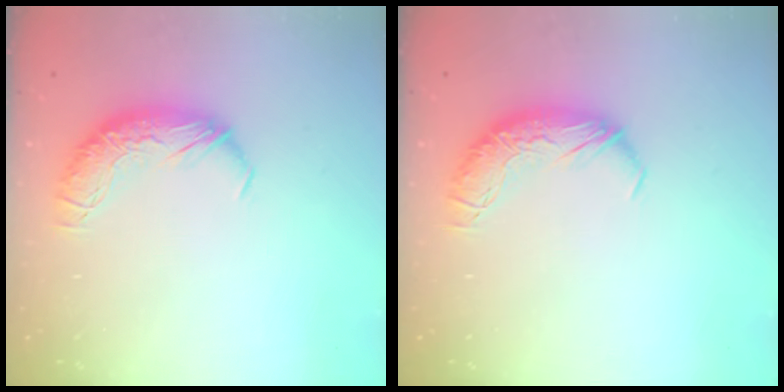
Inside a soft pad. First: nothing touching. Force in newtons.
{"total": 0.0}